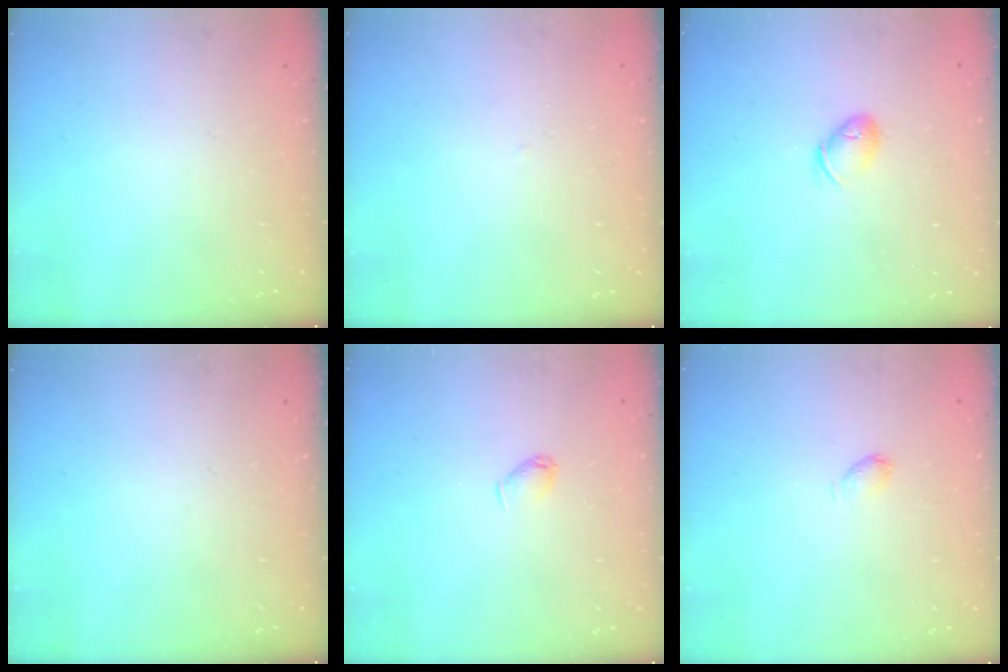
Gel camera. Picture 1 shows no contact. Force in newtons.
{"total": 1.4, "press": 1.4, "slide": 0.3}
{"total": 7.1, "press": 7.0, "slide": 1.1}
{"total": 0.0}
{"total": 3.1, "press": 3.0, "slide": 0.6}
{"total": 2.8, "press": 2.8, "slide": 0.5}